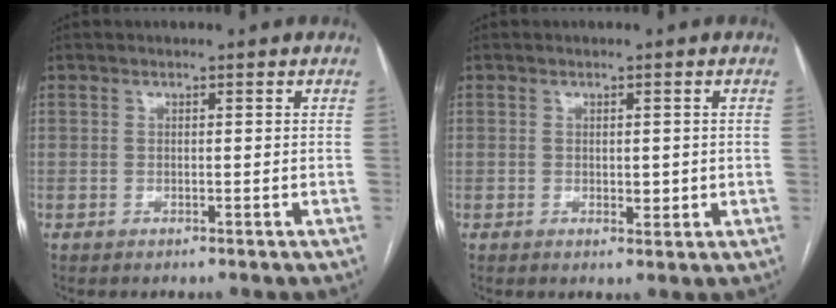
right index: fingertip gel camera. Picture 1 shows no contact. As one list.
[{"total": 2.1, "force": [0.0, 1.2, 1.7], "torque": [-0.020, -0.003, 0.003]}]